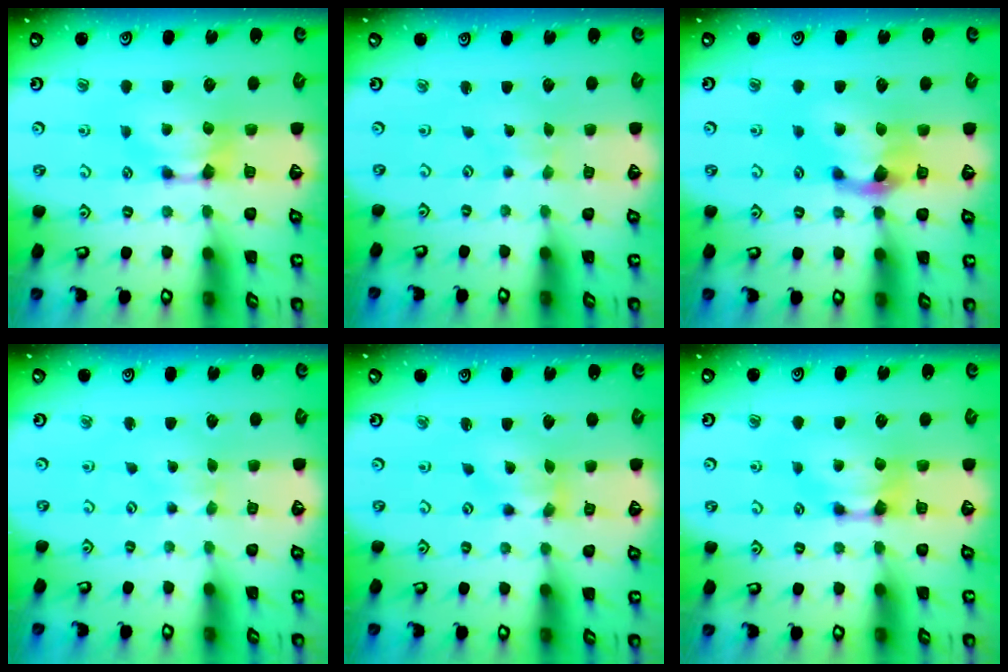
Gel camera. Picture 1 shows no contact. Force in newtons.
{"total": 3.7, "press": 3.7, "slide": 0.2}
{"total": 2.9, "press": 2.2, "slide": 1.9}
{"total": 2.0, "press": 2.0, "slide": 0.1}
{"total": 2.0, "press": 1.3, "slide": 1.5}
{"total": 0.0}